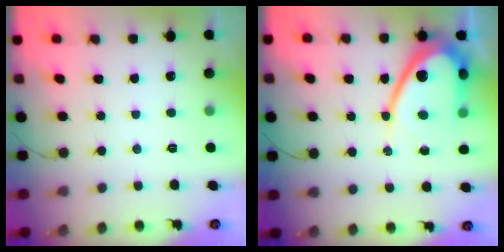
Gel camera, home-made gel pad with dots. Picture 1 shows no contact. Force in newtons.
{"total": 14.8, "press": 14.7, "slide": 1.3}